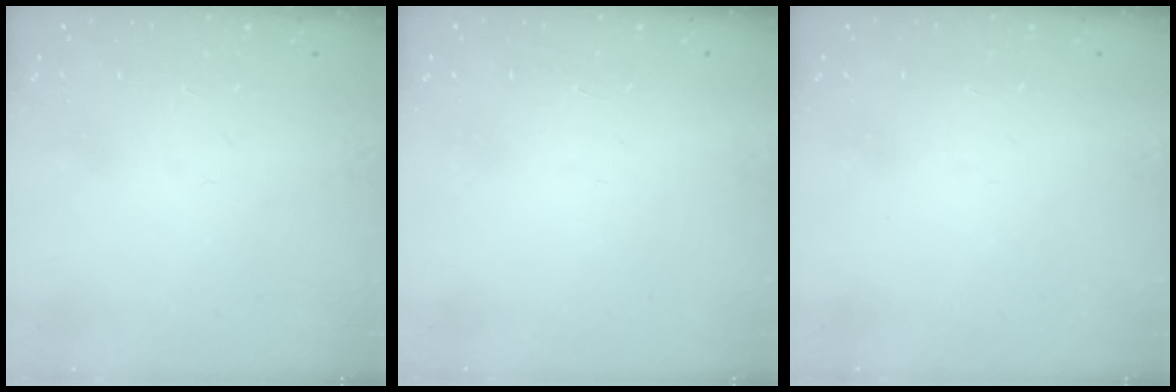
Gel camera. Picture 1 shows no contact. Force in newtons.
{"total": 1.7, "press": 1.7, "slide": 0.1}
{"total": 1.5, "press": 1.5, "slide": 0.1}